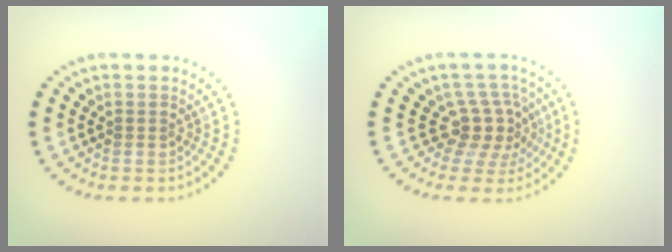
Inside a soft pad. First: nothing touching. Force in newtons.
{"total": 3.5, "press": 2.5, "slide": 2.5}